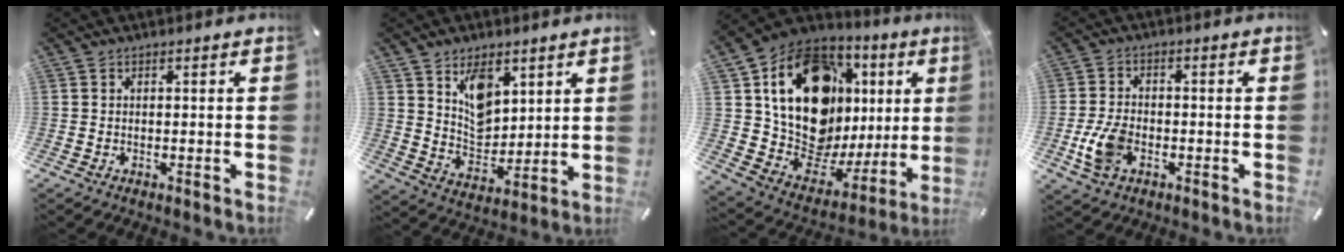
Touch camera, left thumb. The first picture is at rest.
{"total": 9.8, "force": [5.5, 6.7, 4.4], "torque": [-0.069, -0.029, 0.104]}
{"total": 24.2, "force": [8.7, 15.9, 16.0], "torque": [-0.271, -0.063, 0.170]}
{"total": 8.1, "force": [-2.4, 5.4, 5.6], "torque": [-0.126, 0.006, -0.043]}